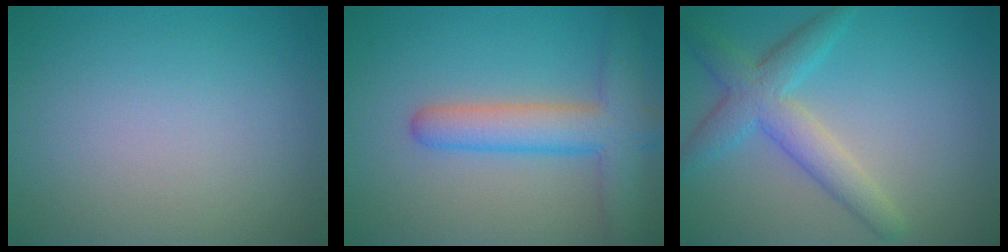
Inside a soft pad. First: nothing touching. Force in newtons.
{"total": 5.8, "press": 5.8, "slide": 0.3}
{"total": 4.4, "press": 4.4, "slide": 0.0}